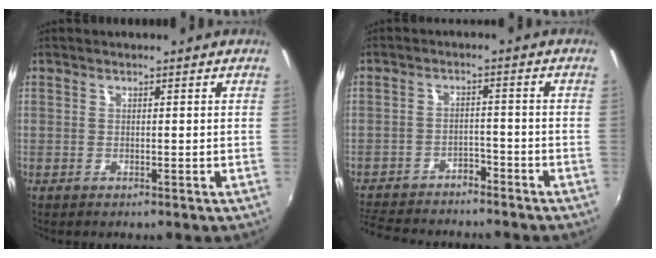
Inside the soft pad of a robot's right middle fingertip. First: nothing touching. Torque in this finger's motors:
{"motor_torque": [1.07, -1.07, 0.14, 0.05]}